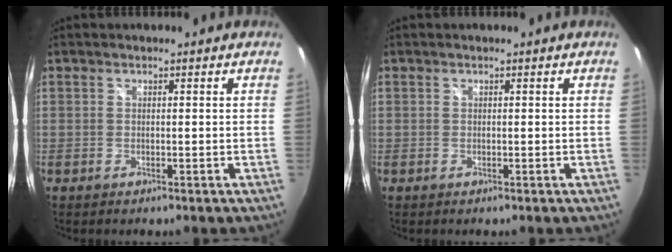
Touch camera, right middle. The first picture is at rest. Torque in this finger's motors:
{"motor_torque": [-0.23, 0.15, -0.03, -0.01]}